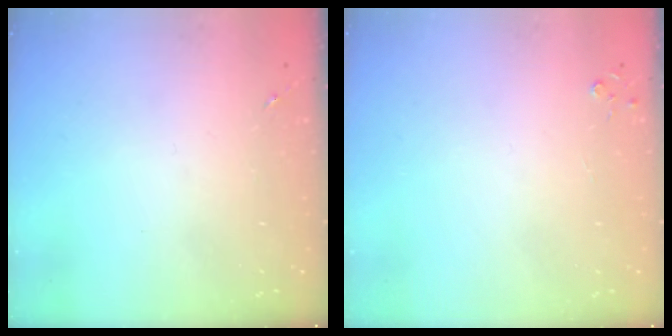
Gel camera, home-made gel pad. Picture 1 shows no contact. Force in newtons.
{"total": 2.7, "press": 2.7, "slide": 0.3}